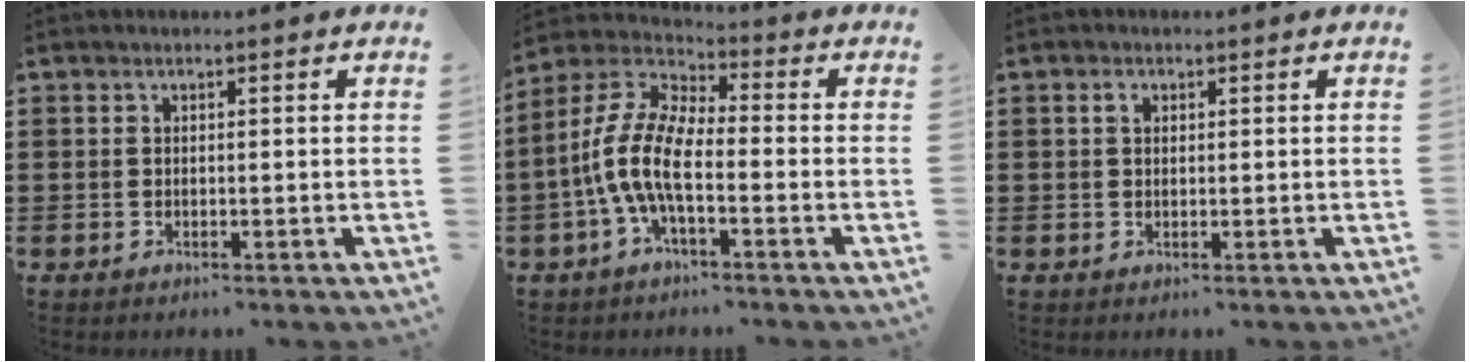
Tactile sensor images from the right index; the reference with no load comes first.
{"total": 9.5, "force": [-2.9, 3.6, 8.3], "torque": [-0.215, -0.013, -0.065]}
{"total": 1.1, "force": [0.3, 0.8, 0.6], "torque": [-0.015, 0.006, 0.004]}